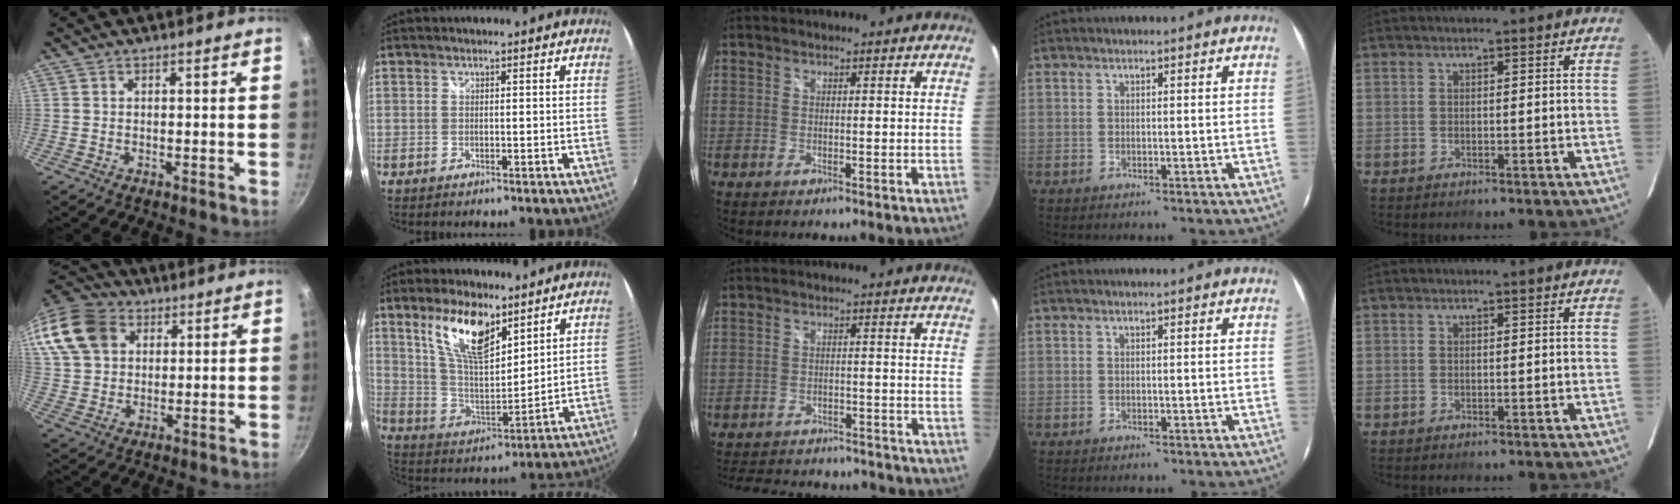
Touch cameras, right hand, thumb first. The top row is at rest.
{"thumb": {"total": 19.8, "force": [7.4, 15.1, 10.4], "torque": [-0.234, 0.026, 0.135]}, "index": {"total": 14.1, "force": [8.6, 5.6, 9.7], "torque": [-0.180, 0.001, 0.172]}, "middle": {"total": 18.5, "force": [-16.0, 6.3, 6.8], "torque": [-0.143, 0.013, -0.206]}}